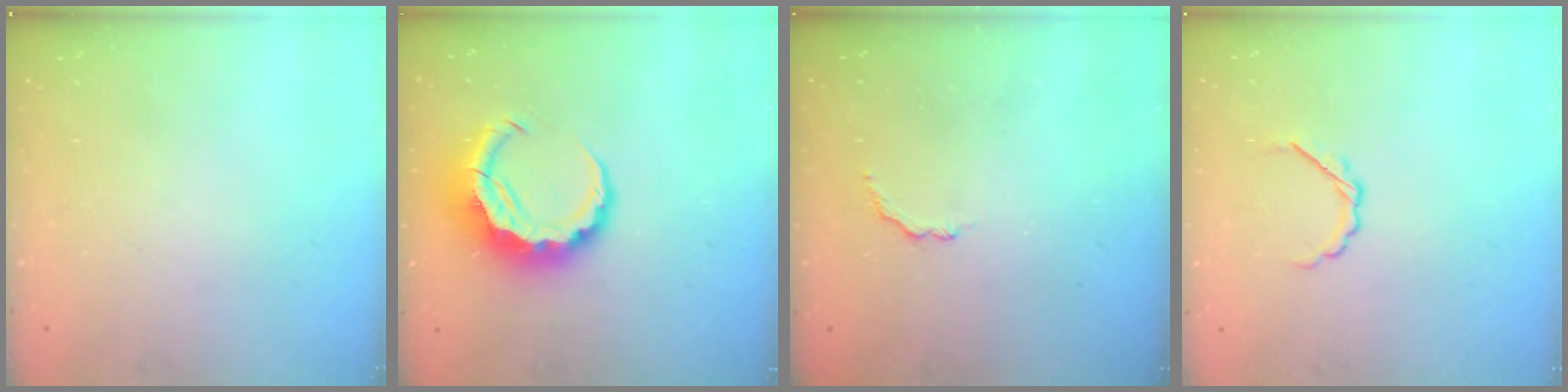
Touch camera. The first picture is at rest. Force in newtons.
{"total": 9.3, "press": 9.2, "slide": 1.6}
{"total": 2.9, "press": 2.7, "slide": 0.9}
{"total": 2.9, "press": 2.7, "slide": 0.9}